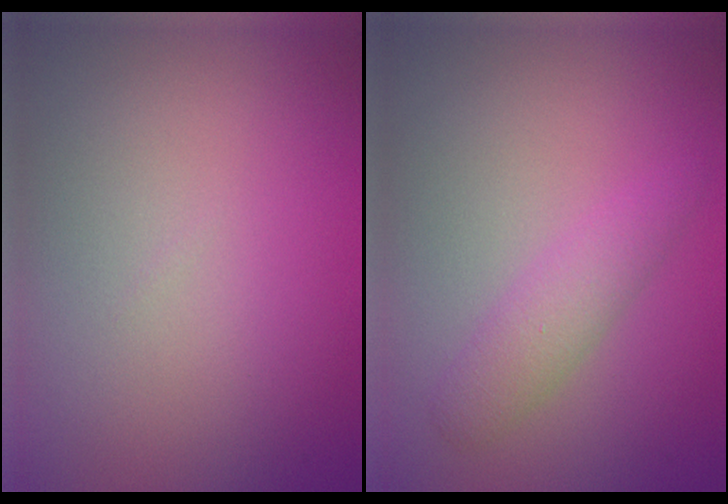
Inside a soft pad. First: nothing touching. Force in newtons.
{"total": 2.4, "press": 2.4, "slide": 0.1}